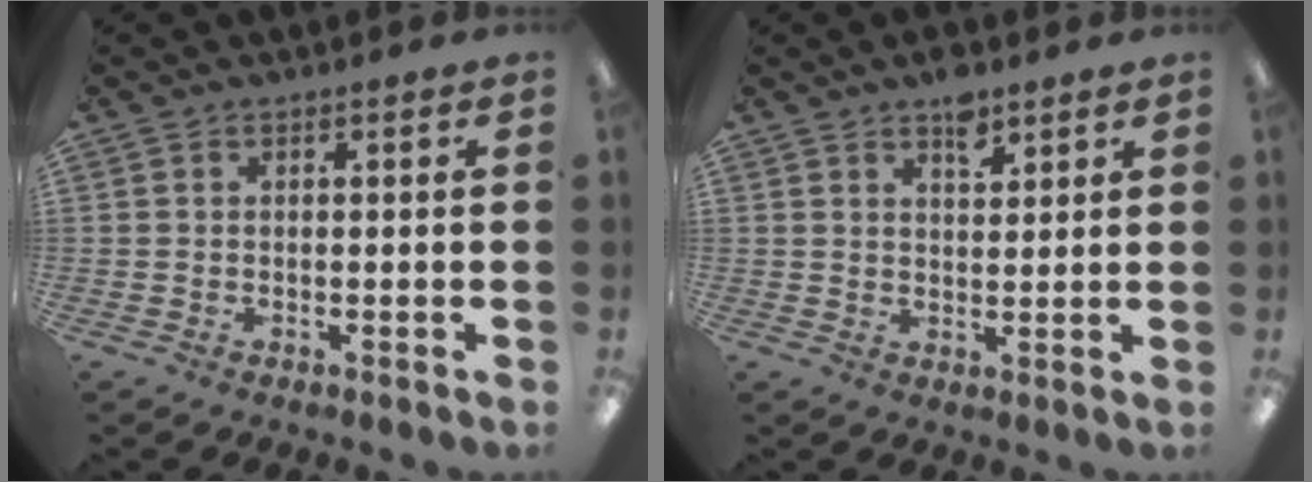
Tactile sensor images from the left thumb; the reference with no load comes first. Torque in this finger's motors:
{"motor_torque": [0.36, 0.15, 0.33, -0.28, 0.01]}